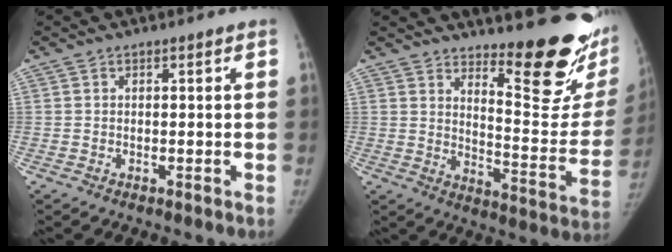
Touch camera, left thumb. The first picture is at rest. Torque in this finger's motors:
{"motor_torque": [0.24, 0.05, 0.93, -0.73, 0.06]}